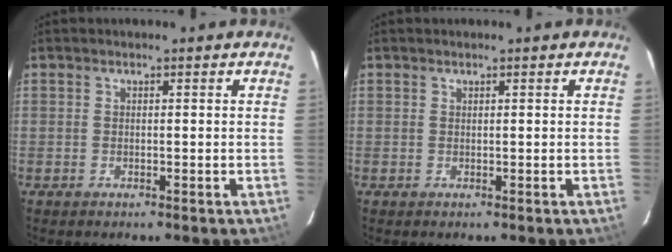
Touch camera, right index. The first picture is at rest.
{"total": 0.0}